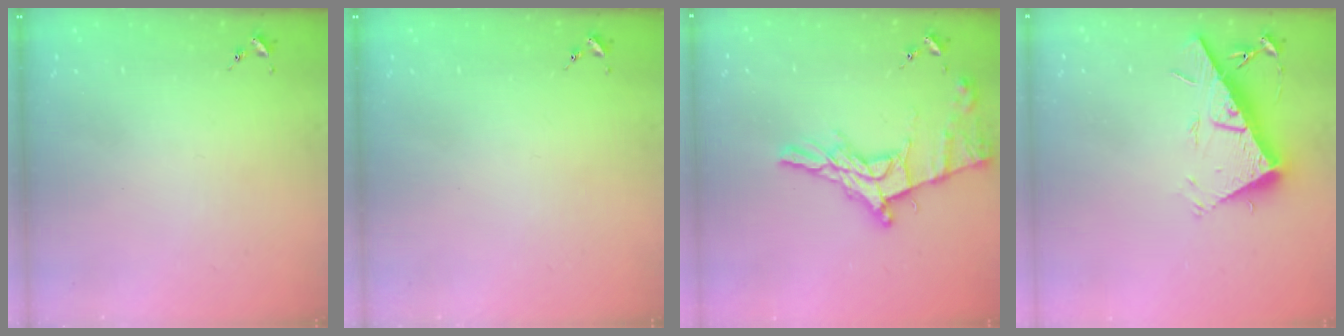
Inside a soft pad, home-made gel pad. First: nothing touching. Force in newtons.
{"total": 0.0}
{"total": 16.2, "press": 16.1, "slide": 1.0}
{"total": 17.5, "press": 17.5, "slide": 0.4}